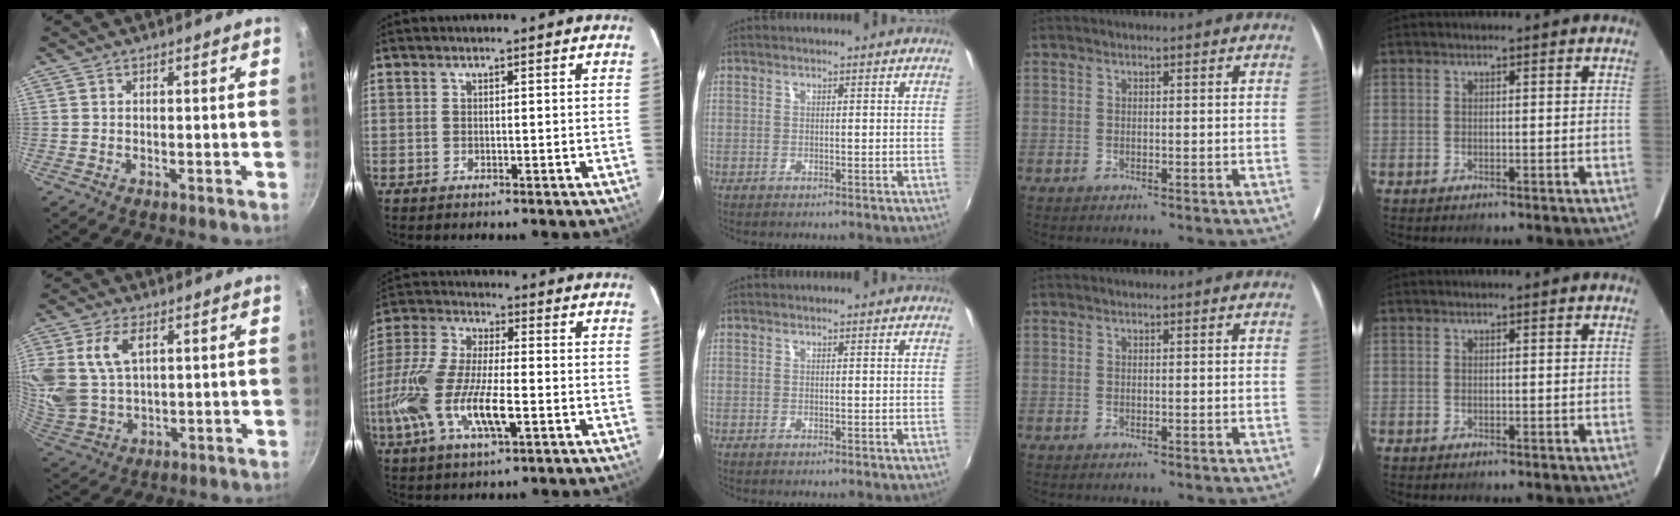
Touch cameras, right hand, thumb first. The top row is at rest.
{"thumb": {"total": 13.6, "force": [4.5, 8.6, 9.5], "torque": [-0.196, -0.013, 0.098]}, "index": {"total": 17.8, "force": [-5.5, 5.9, 15.9], "torque": [-0.341, -0.019, -0.108]}}